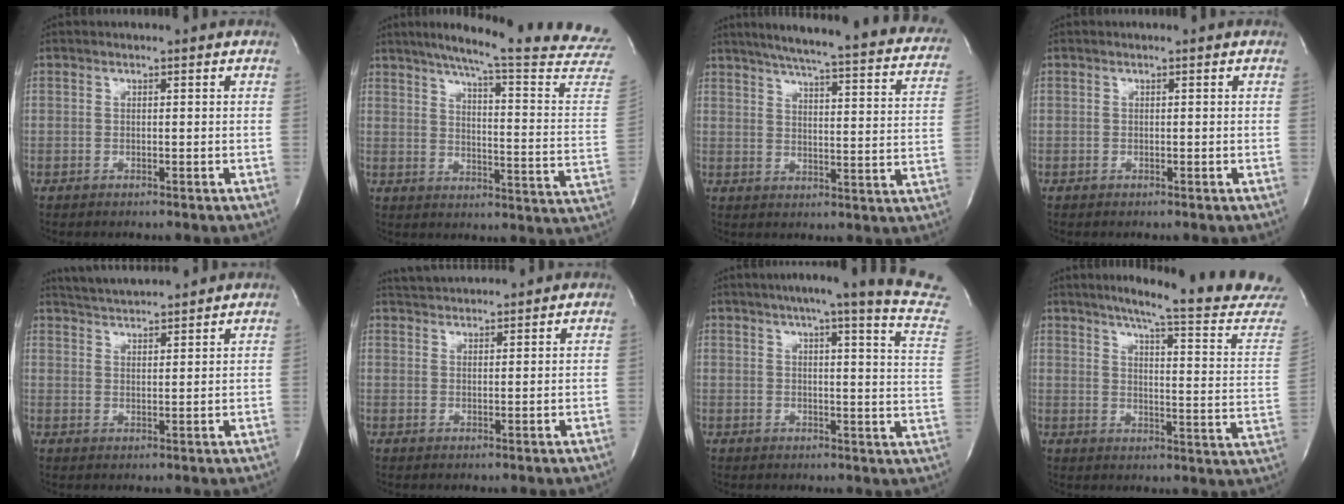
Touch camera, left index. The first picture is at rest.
{"total": 25.3, "force": [22.1, -0.7, 12.3], "torque": [-0.181, -0.095, 0.266]}
{"total": 28.7, "force": [24.4, 3.2, 14.7], "torque": [-0.211, -0.043, 0.283]}
{"total": 0.0}
{"total": 8.1, "force": [7.8, 0.0, 2.4], "torque": [-0.053, 0.020, 0.127]}
{"total": 5.5, "force": [5.3, 0.5, 1.0], "torque": [-0.026, 0.029, 0.088]}
{"total": 18.1, "force": [15.1, -1.1, 10.0], "torque": [-0.137, -0.054, 0.165]}
{"total": 20.1, "force": [17.8, -1.2, 9.3], "torque": [-0.132, -0.085, 0.212]}